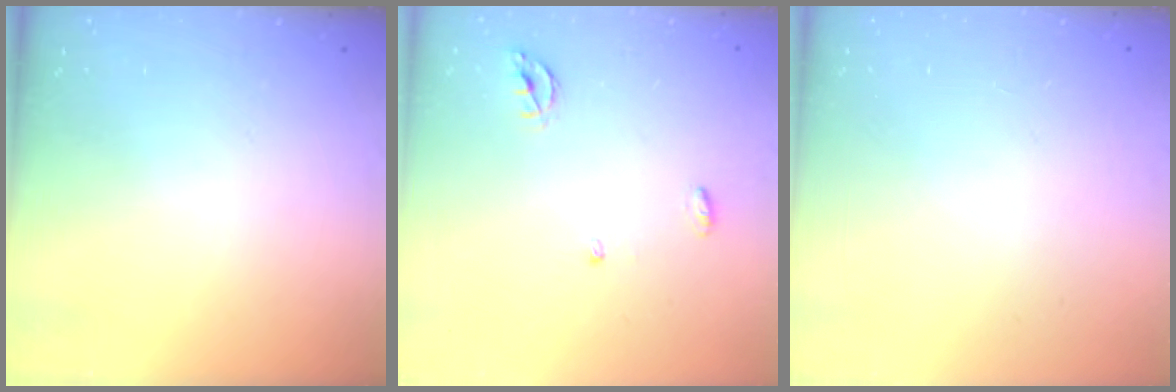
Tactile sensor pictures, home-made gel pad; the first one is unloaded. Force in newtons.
{"total": 4.2, "press": 4.2, "slide": 0.3}
{"total": 0.9, "press": 0.9, "slide": 0.0}